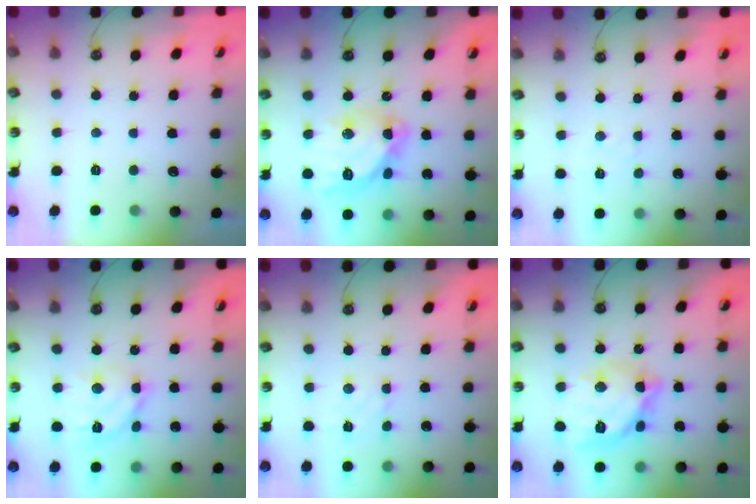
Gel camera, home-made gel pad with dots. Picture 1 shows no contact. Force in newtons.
{"total": 15.2, "press": 15.1, "slide": 1.5}
{"total": 2.5, "press": 2.4, "slide": 0.4}
{"total": 12.2, "press": 12.2, "slide": 1.0}
{"total": 2.5, "press": 2.4, "slide": 0.4}
{"total": 17.2, "press": 17.2, "slide": 1.2}